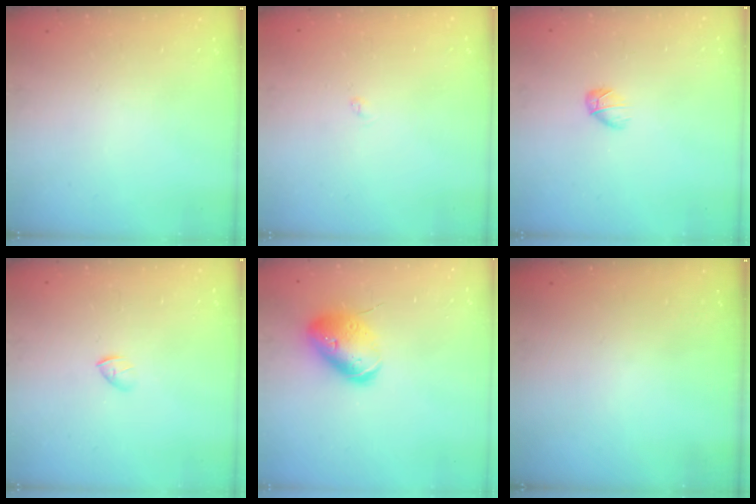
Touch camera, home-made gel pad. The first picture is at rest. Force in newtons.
{"total": 1.9, "press": 1.9, "slide": 0.3}
{"total": 3.1, "press": 2.9, "slide": 0.9}
{"total": 1.7, "press": 1.6, "slide": 0.6}
{"total": 16.5, "press": 16.3, "slide": 2.7}
{"total": 0.0}